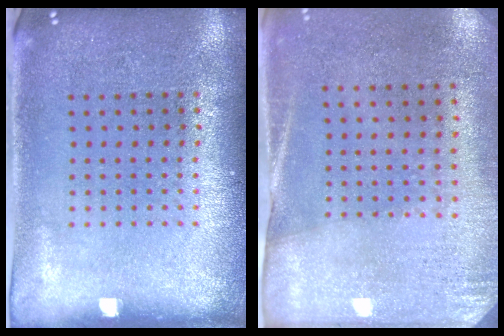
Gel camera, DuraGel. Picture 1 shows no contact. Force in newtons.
{"total": 2.6, "press": 2.2, "slide": 1.3}